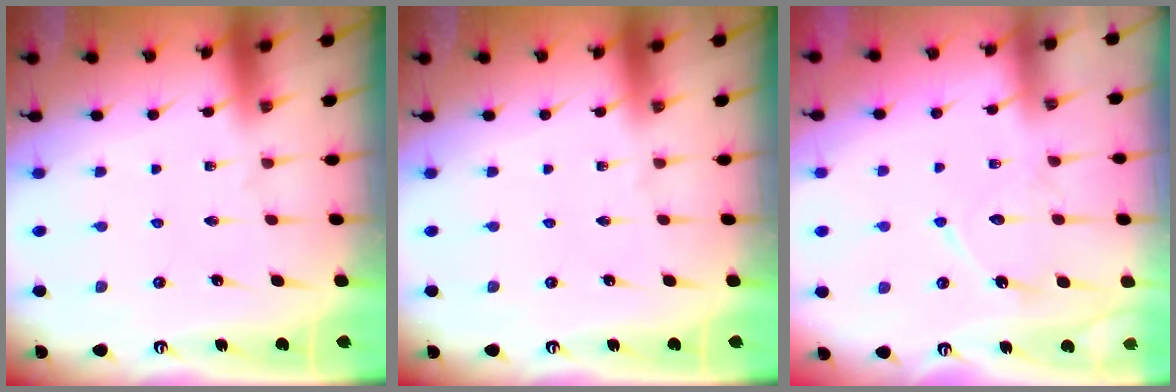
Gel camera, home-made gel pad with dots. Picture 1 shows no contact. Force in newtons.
{"total": 0.0}
{"total": 9.6, "press": 9.5, "slide": 0.7}